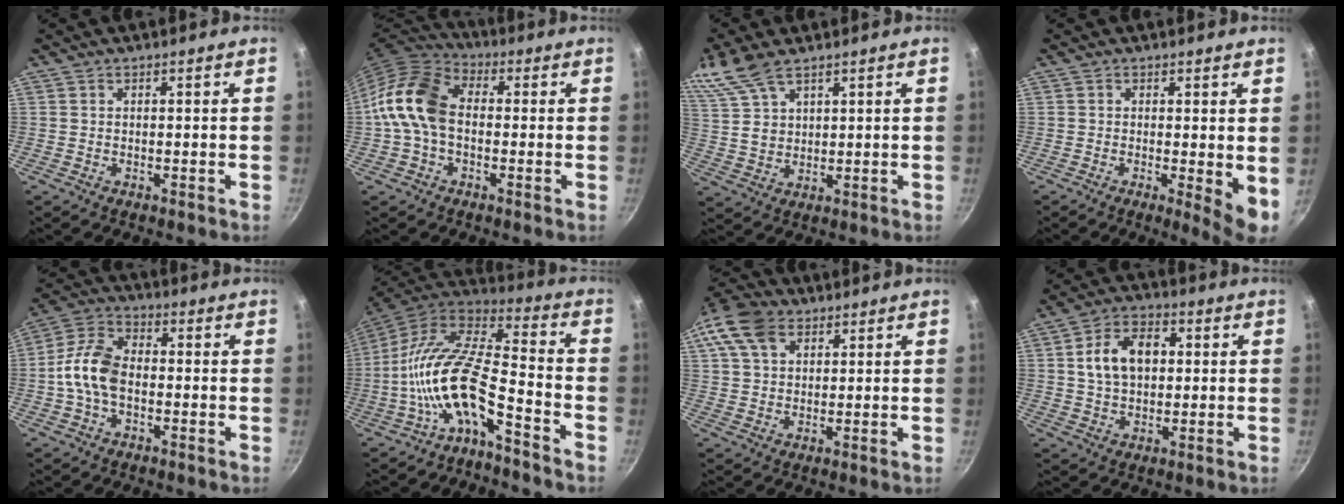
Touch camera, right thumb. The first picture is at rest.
{"total": 12.5, "force": [-0.7, 8.6, 9.1], "torque": [-0.152, 0.033, -0.036]}
{"total": 10.6, "force": [7.3, 4.9, 5.8], "torque": [-0.120, -0.003, 0.157]}
{"total": 5.7, "force": [0.0, 1.5, 5.4], "torque": [-0.074, -0.016, 0.001]}
{"total": 10.1, "force": [-1.5, 6.3, 7.8], "torque": [-0.141, 0.036, -0.044]}
{"total": 16.1, "force": [-6.9, 5.9, 13.3], "torque": [-0.251, 0.064, -0.141]}
{"total": 11.3, "force": [4.8, 8.1, 6.2], "torque": [-0.106, 0.010, 0.077]}
{"total": 10.9, "force": [1.8, 7.4, 7.8], "torque": [-0.113, 0.015, 0.022]}